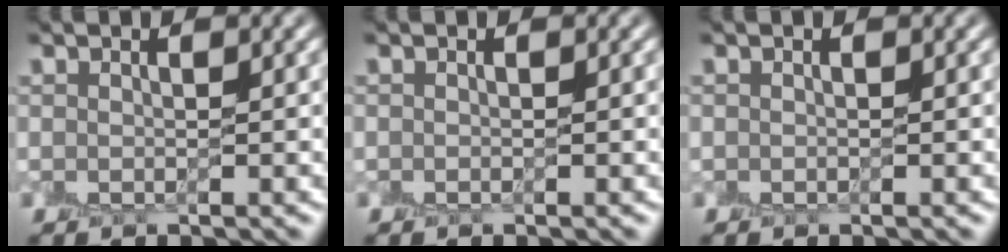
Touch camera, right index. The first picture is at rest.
{"total": 0.0}
{"total": 0.0}